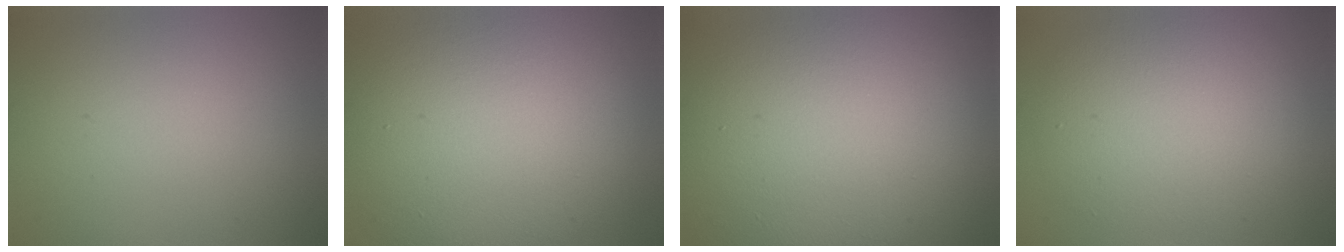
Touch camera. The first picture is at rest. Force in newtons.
{"total": 14.7, "press": 14.7, "slide": 0.6}
{"total": 23.5, "press": 23.4, "slide": 1.6}
{"total": 6.1, "press": 6.1, "slide": 0.1}